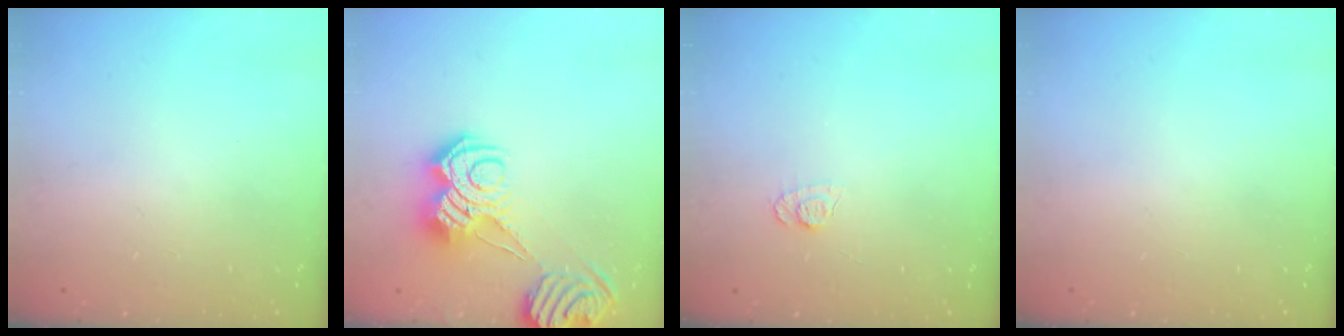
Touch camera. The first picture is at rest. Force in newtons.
{"total": 11.8, "press": 11.7, "slide": 0.8}
{"total": 7.1, "press": 7.1, "slide": 0.7}
{"total": 0.0}